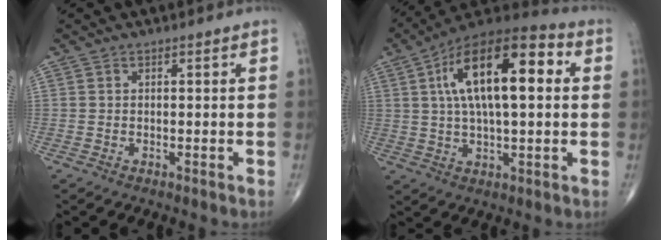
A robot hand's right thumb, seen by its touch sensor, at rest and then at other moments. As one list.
[{"total": 20.2, "force": [4.3, 8.2, 17.9], "torque": [-0.283, 0.017, 0.059]}]